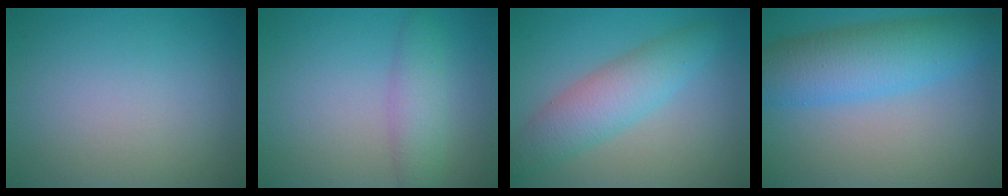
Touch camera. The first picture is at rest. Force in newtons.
{"total": 3.0, "press": 3.0, "slide": 0.0}
{"total": 4.9, "press": 4.9, "slide": 0.1}
{"total": 7.4, "press": 7.4, "slide": 0.2}